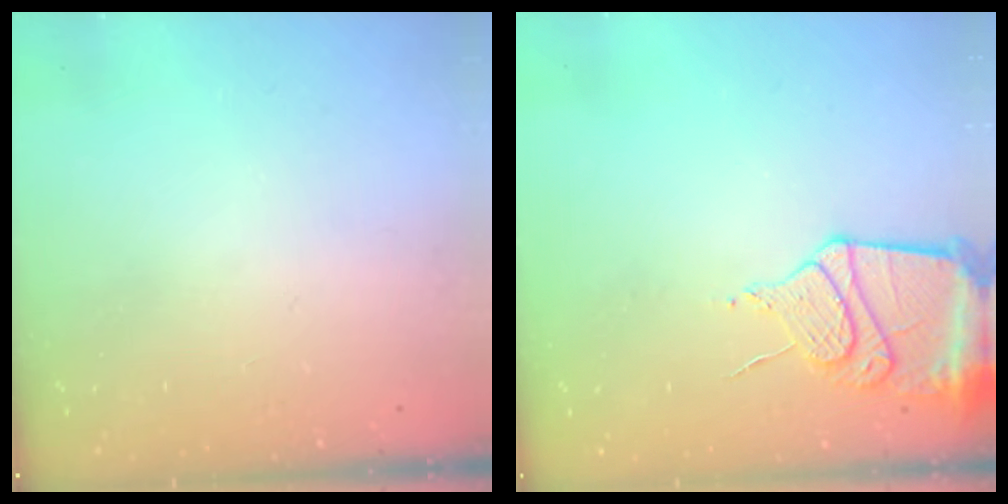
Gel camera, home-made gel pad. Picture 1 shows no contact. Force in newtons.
{"total": 13.2, "press": 13.1, "slide": 1.7}